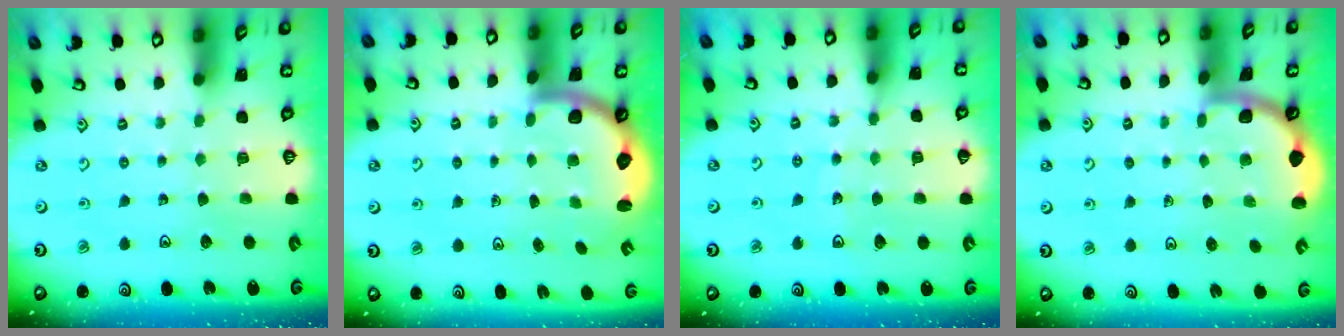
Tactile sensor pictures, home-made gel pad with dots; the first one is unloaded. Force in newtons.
{"total": 2.8, "press": 2.2, "slide": 1.8}
{"total": 4.0, "press": 3.5, "slide": 1.8}
{"total": 1.9, "press": 1.9, "slide": 0.0}